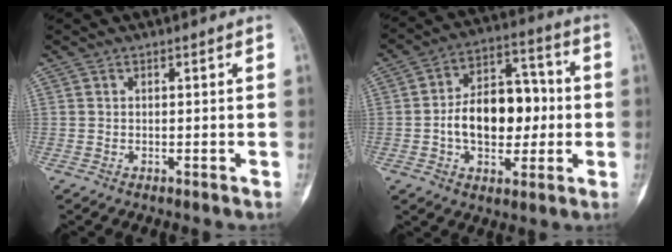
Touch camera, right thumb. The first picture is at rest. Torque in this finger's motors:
{"motor_torque": [0.41, 0.43, 0.64, -0.51, 0.13]}